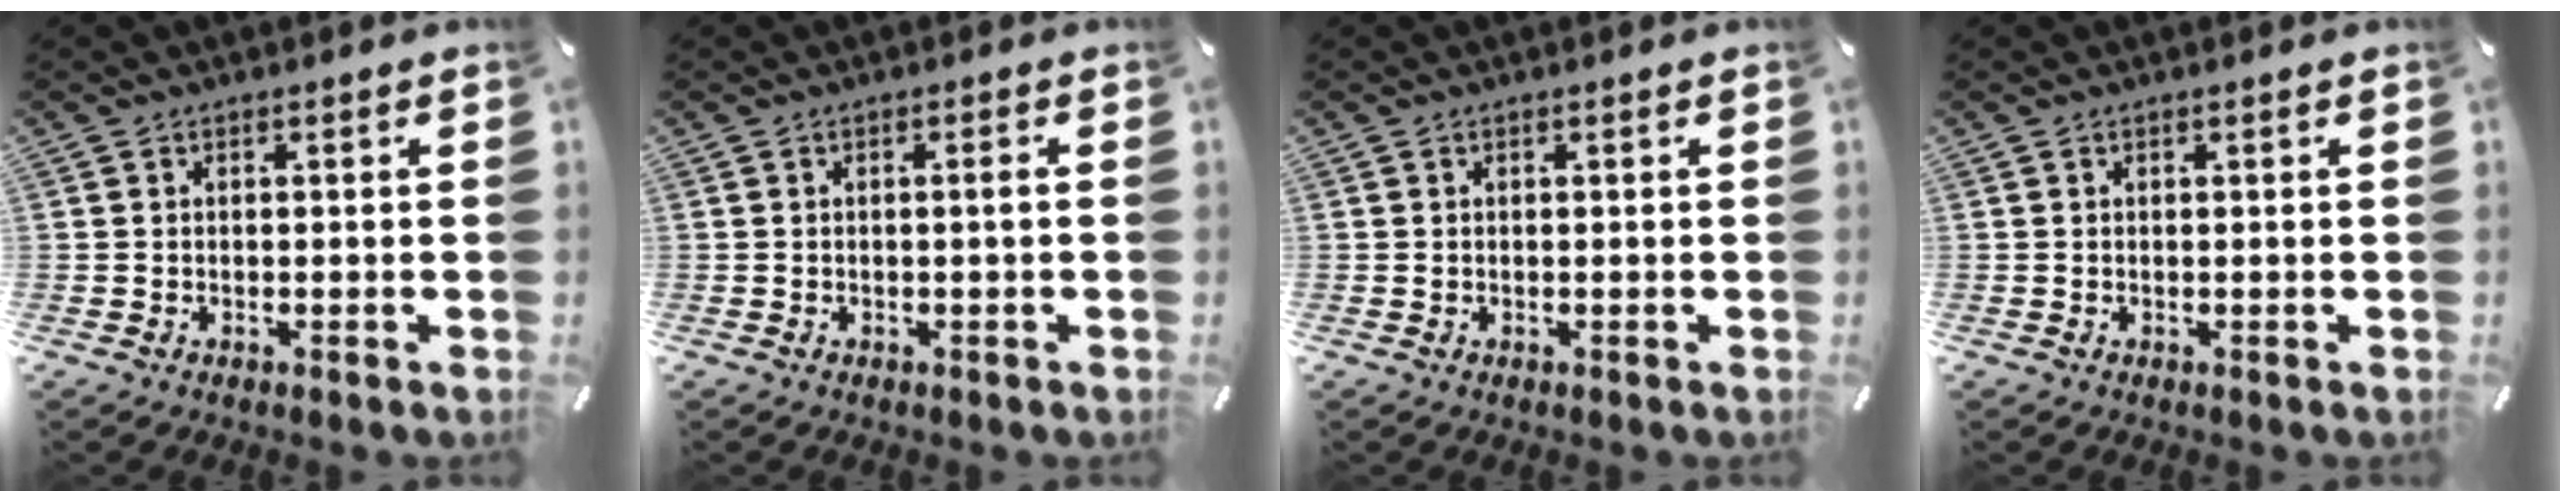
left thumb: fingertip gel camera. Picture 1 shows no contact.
{"total": 1.5, "force": [-0.1, 0.0, 1.5], "torque": [-0.026, -0.003, -0.002]}
{"total": 0.0}
{"total": 0.0}